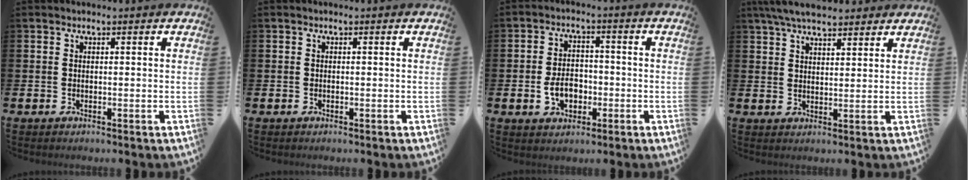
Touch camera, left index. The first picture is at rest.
{"total": 0.0}
{"total": 4.8, "force": [-1.4, 3.3, 3.2], "torque": [-0.051, 0.005, -0.029]}
{"total": 5.9, "force": [5.4, 1.3, 2.0], "torque": [-0.052, -0.011, 0.100]}